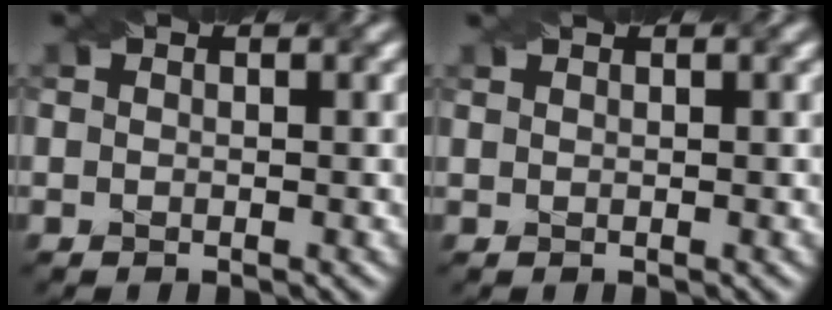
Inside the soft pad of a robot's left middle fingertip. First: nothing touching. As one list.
[{"total": 0.6, "force": [0.6, -0.2, 0.0], "torque": [-0.007, 0.002, 0.010]}]